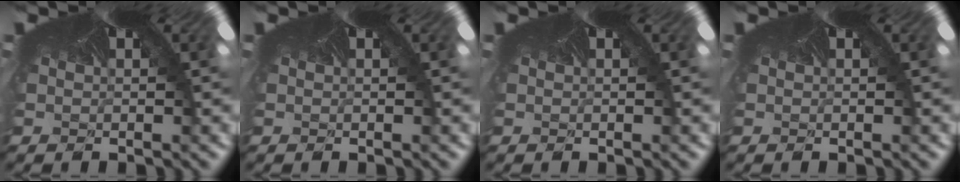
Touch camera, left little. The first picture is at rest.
{"total": 0.0}
{"total": 0.0}
{"total": 0.0}